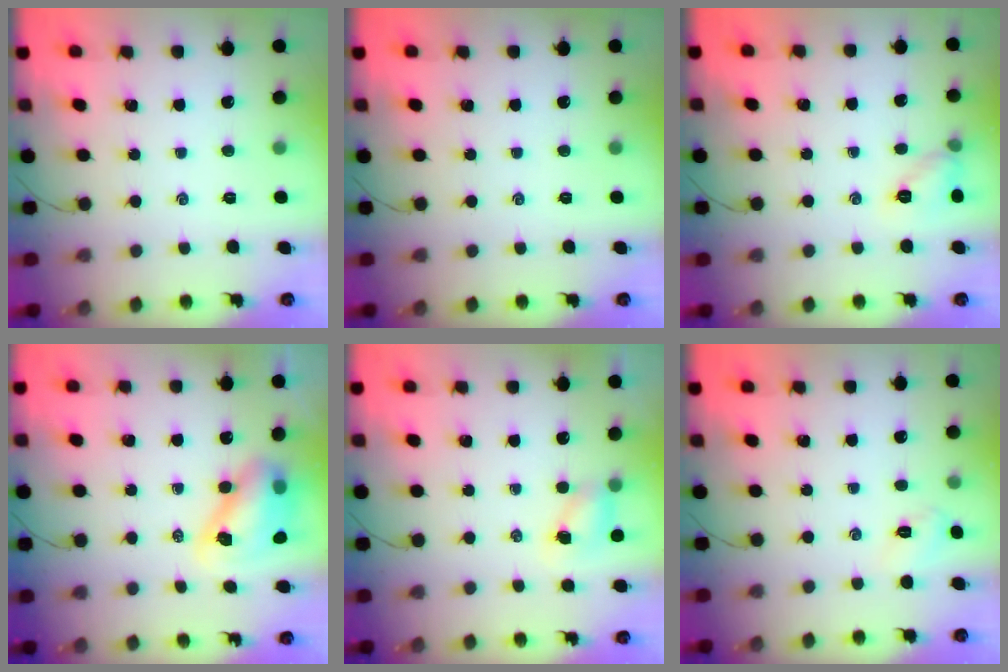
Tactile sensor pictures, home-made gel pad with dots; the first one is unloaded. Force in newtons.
{"total": 0.0}
{"total": 7.2, "press": 7.0, "slide": 1.6}
{"total": 9.2, "press": 9.0, "slide": 2.1}
{"total": 4.8, "press": 4.8, "slide": 0.7}
{"total": 5.7, "press": 5.5, "slide": 1.5}